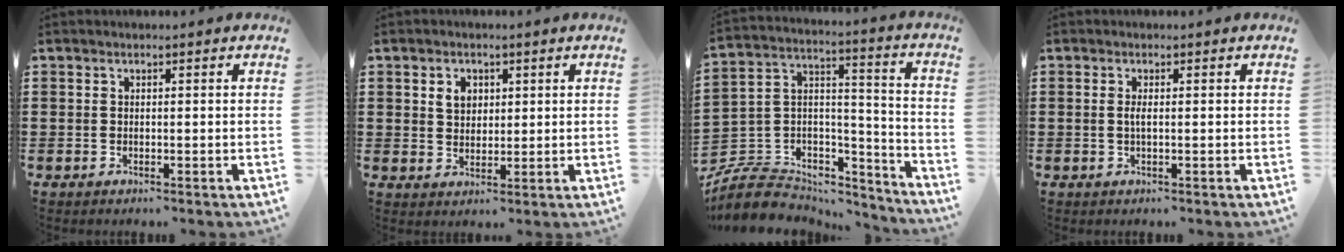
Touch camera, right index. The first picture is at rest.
{"total": 3.2, "force": [1.2, 2.5, 1.6], "torque": [-0.041, 0.011, 0.021]}
{"total": 7.3, "force": [-5.7, 4.3, 1.3], "torque": [-0.050, -0.006, -0.109]}
{"total": 1.3, "force": [0.0, 0.2, 1.3], "torque": [-0.026, -0.002, 0.000]}